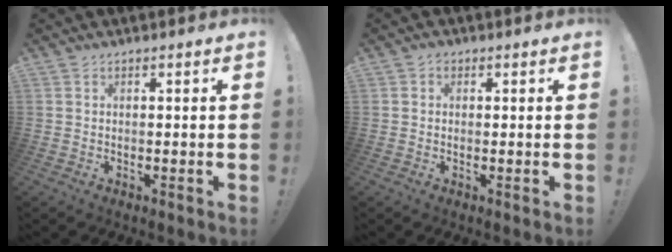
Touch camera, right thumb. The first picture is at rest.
{"total": 0.8, "force": [0.1, 0.7, 0.3], "torque": [0.001, 0.002, 0.000]}